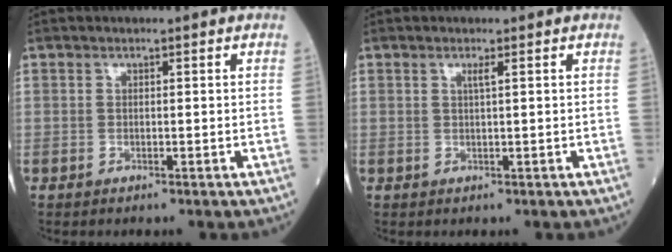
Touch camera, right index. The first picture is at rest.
{"total": 0.9, "force": [0.4, -0.2, 0.8], "torque": [-0.020, -0.002, 0.008]}